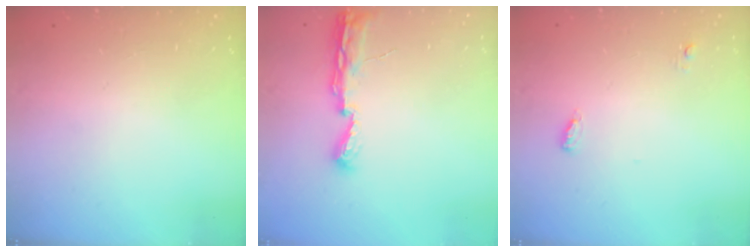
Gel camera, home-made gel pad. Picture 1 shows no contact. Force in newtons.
{"total": 8.1, "press": 8.0, "slide": 0.9}
{"total": 3.7, "press": 3.5, "slide": 1.2}